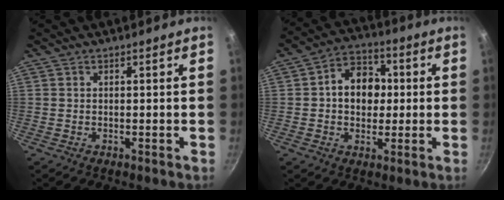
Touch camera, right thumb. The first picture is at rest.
{"total": 10.6, "force": [0.8, 8.2, 6.7], "torque": [-0.062, 0.016, -0.001]}